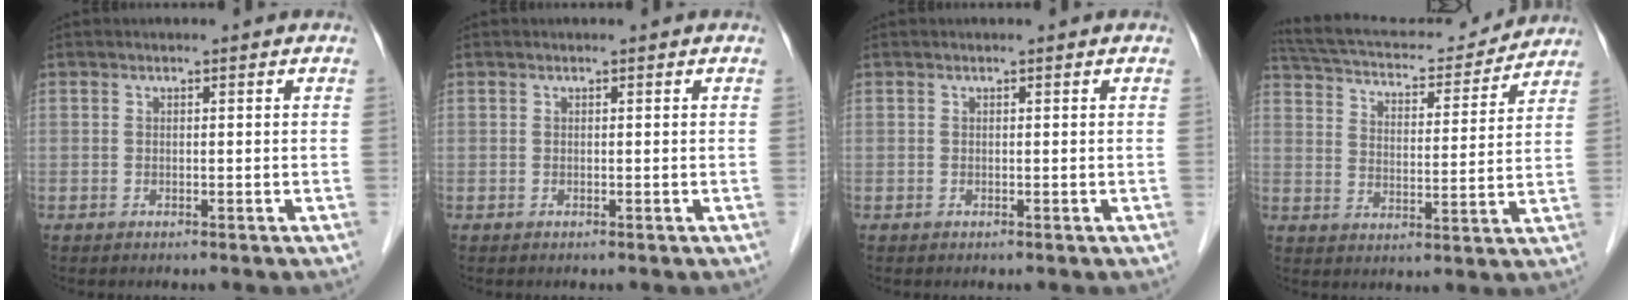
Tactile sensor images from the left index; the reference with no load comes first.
{"total": 0.0}
{"total": 0.0}
{"total": 17.7, "force": [16.3, 4.2, 5.6], "torque": [-0.102, 0.020, 0.239]}